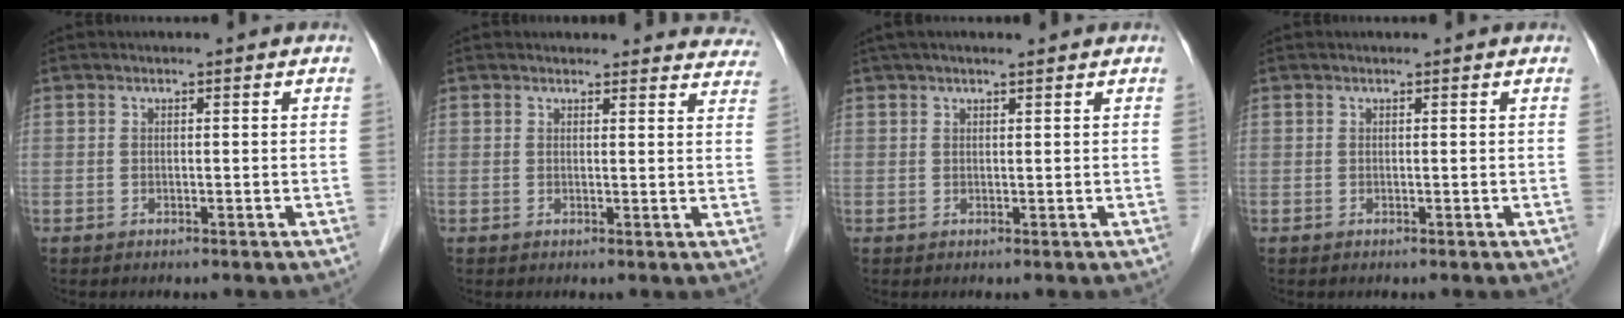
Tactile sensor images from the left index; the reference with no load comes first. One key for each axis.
{"total": 12.8, "fx": 12.2, "fy": 3.9, "fz": 1.3, "tx": 0.029, "ty": -0.016, "tz": 0.104}
{"total": 6.1, "fx": 5.0, "fy": 0.9, "fz": 3.3, "tx": -0.050, "ty": 0.031, "tz": 0.079}
{"total": 0.6, "fx": 0.5, "fy": 0.3, "fz": 0.0, "tx": -0.005, "ty": 0.007, "tz": 0.009}